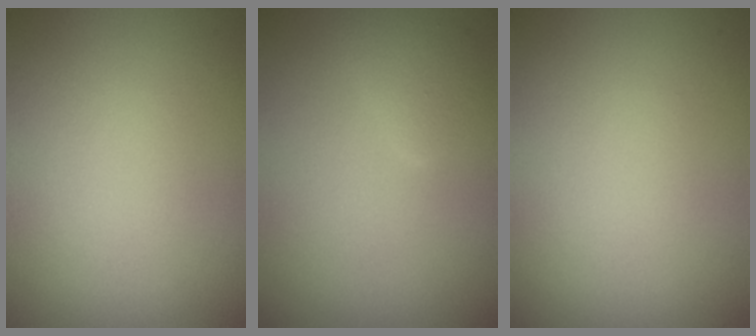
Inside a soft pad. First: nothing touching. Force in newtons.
{"total": 1.8, "press": 1.8, "slide": 0.1}
{"total": 0.0}